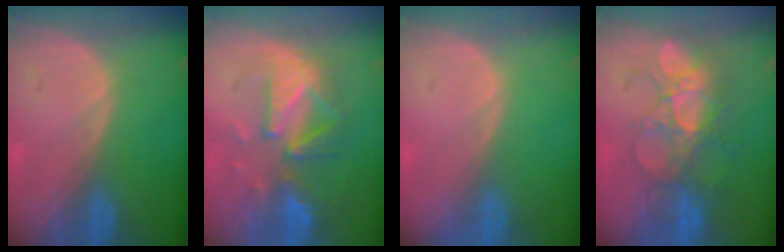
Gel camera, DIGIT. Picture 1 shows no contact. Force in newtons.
{"total": 9.7, "press": 8.8, "slide": 4.0}
{"total": 0.0}
{"total": 8.7, "press": 8.4, "slide": 2.4}